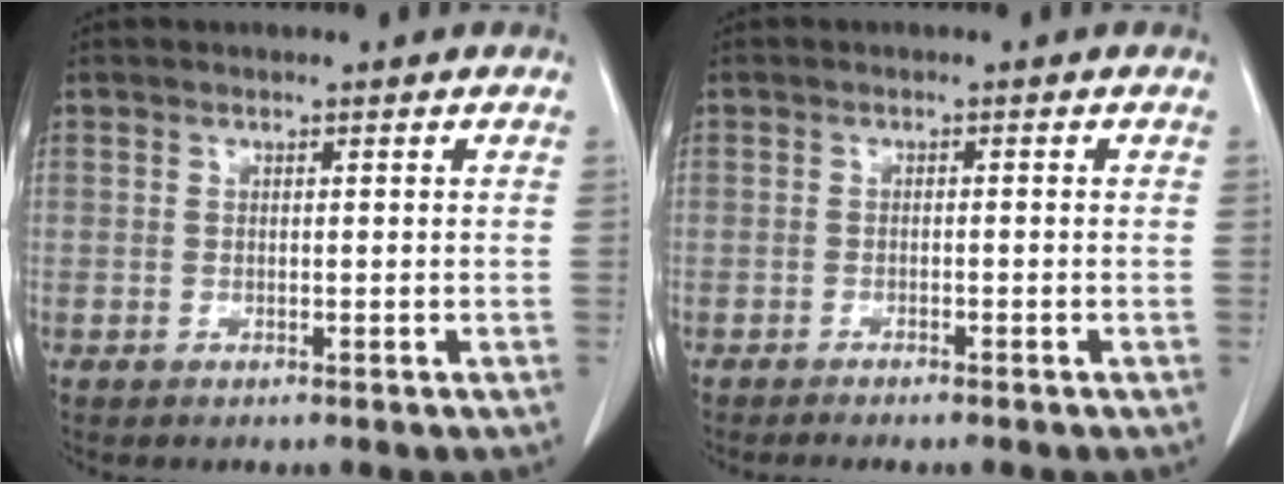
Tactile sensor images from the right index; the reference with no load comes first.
{"total": 3.0, "force": [-2.6, 0.0, 1.5], "torque": [-0.017, -0.003, -0.034]}